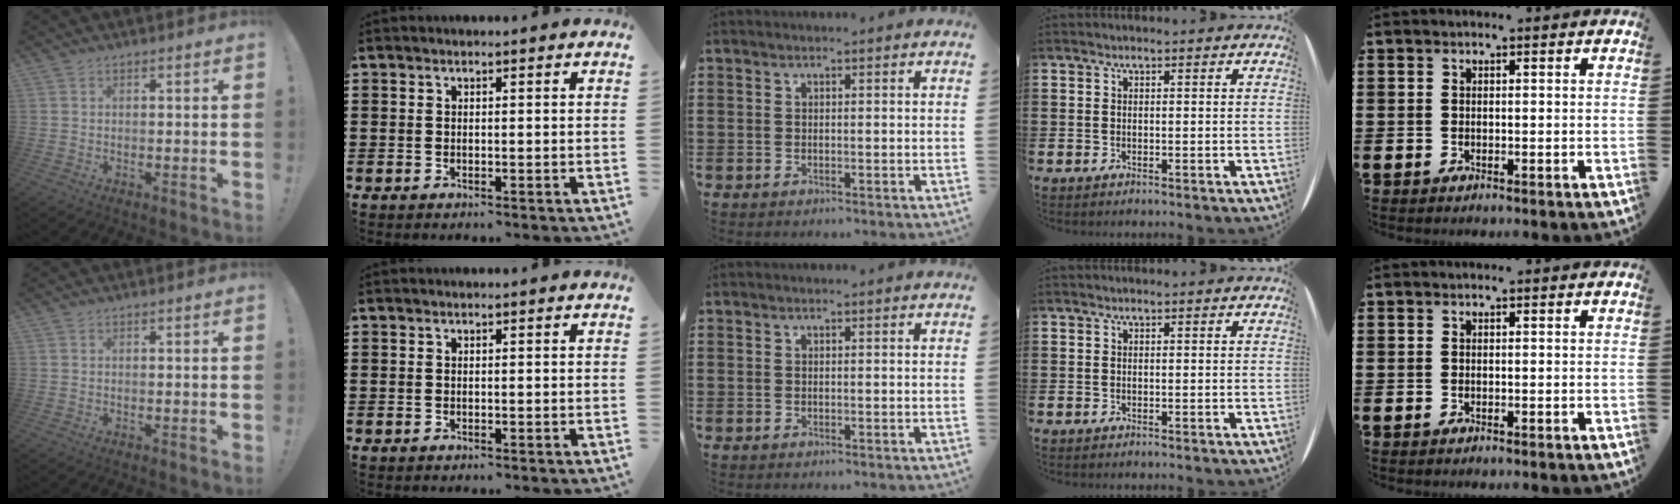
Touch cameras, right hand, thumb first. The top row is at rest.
{}